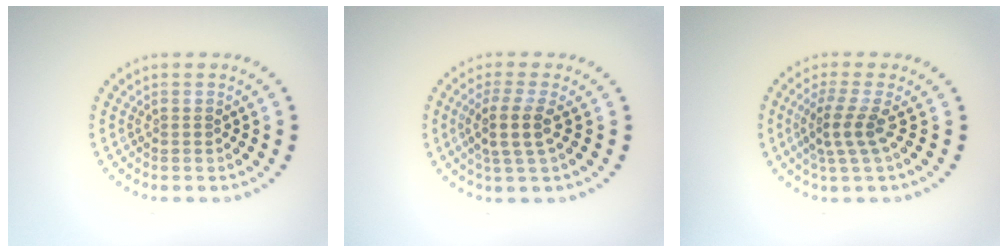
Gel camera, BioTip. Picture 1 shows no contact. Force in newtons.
{"total": 2.9, "press": 2.3, "slide": 1.7}
{"total": 2.6, "press": 1.8, "slide": 1.9}